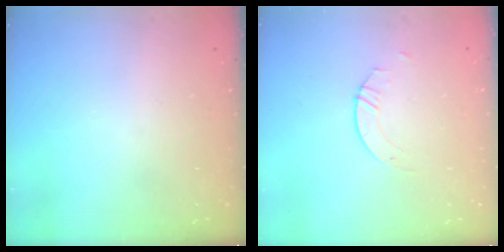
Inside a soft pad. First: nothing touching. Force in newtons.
{"total": 2.1, "press": 2.1, "slide": 0.1}